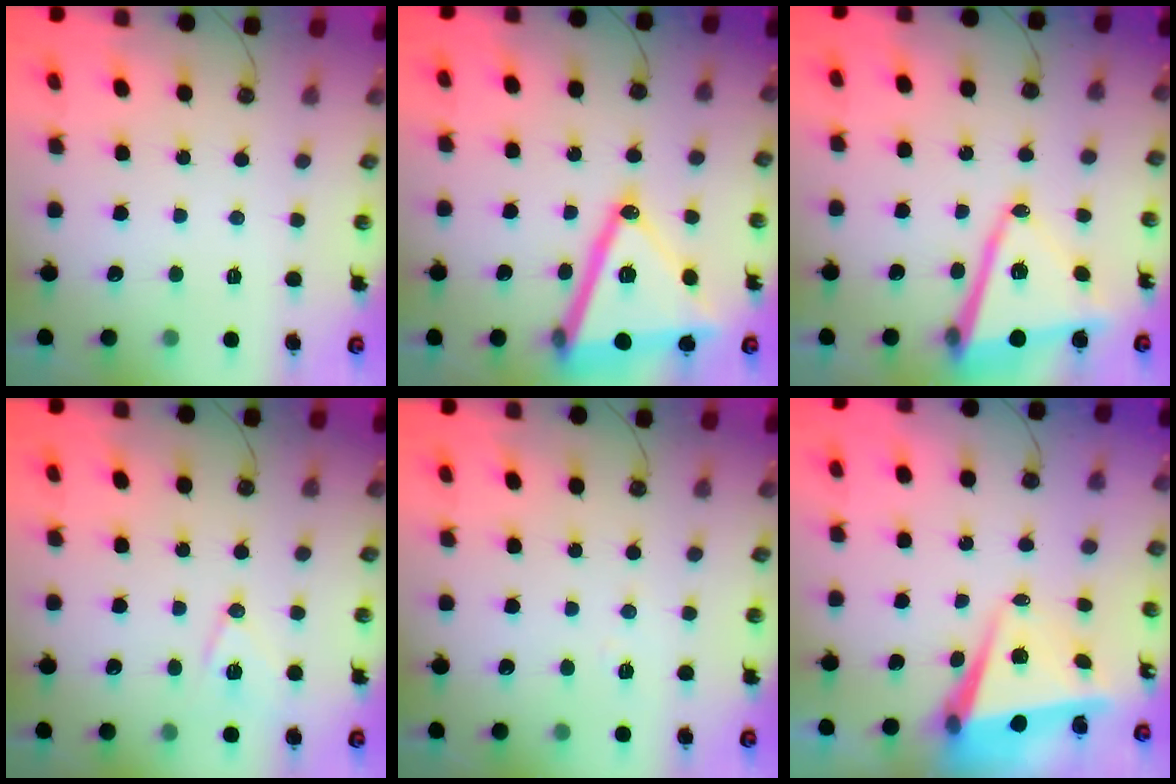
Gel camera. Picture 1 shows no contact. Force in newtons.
{"total": 23.6, "press": 23.3, "slide": 3.6}
{"total": 13.5, "press": 13.2, "slide": 2.9}
{"total": 10.5, "press": 9.9, "slide": 3.6}
{"total": 5.2, "press": 4.8, "slide": 1.8}
{"total": 7.3, "press": 7.2, "slide": 1.3}